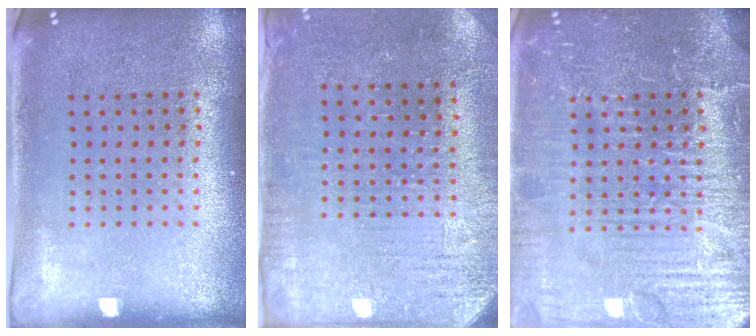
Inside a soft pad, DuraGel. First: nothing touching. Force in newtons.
{"total": 3.1, "press": 2.8, "slide": 1.2}
{"total": 7.5, "press": 7.4, "slide": 0.9}